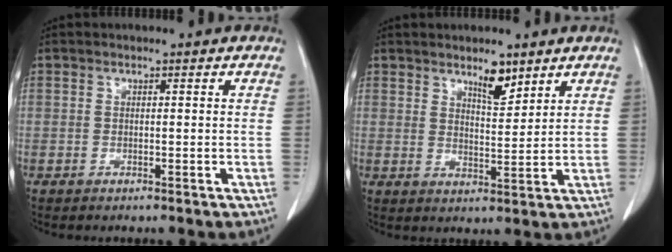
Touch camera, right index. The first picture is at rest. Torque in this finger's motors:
{"motor_torque": [0.18, 0.16, 0.06, 0.04]}